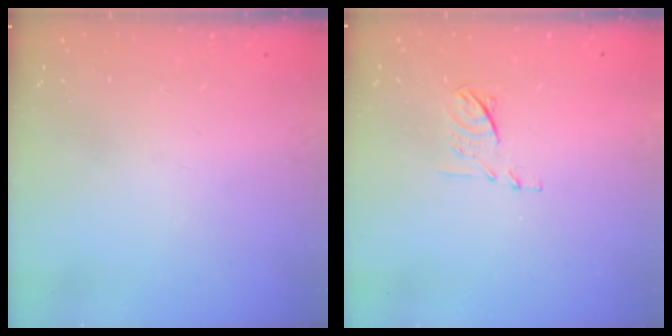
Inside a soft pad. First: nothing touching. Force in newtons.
{"total": 6.6, "press": 6.6, "slide": 0.9}